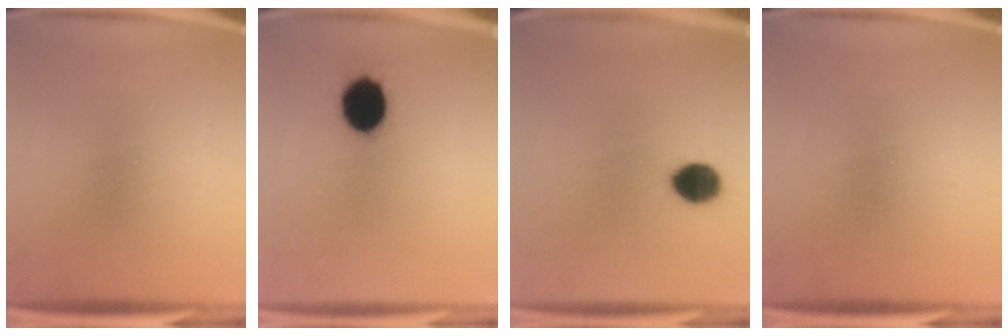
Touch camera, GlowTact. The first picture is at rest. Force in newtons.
{"total": 12.2}
{"total": 7.4}
{"total": 0.0}